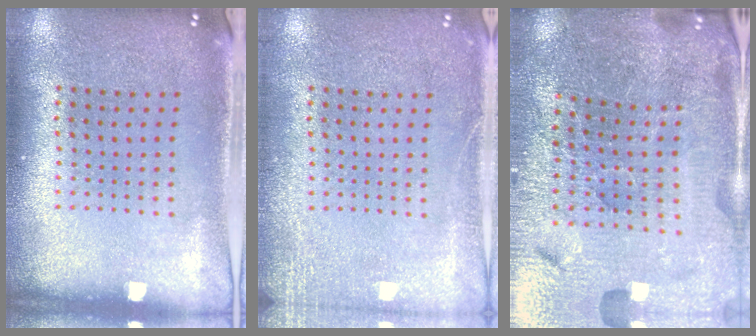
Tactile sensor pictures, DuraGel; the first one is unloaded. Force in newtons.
{"total": 2.5, "press": 2.4, "slide": 0.3}
{"total": 5.1, "press": 4.9, "slide": 1.5}